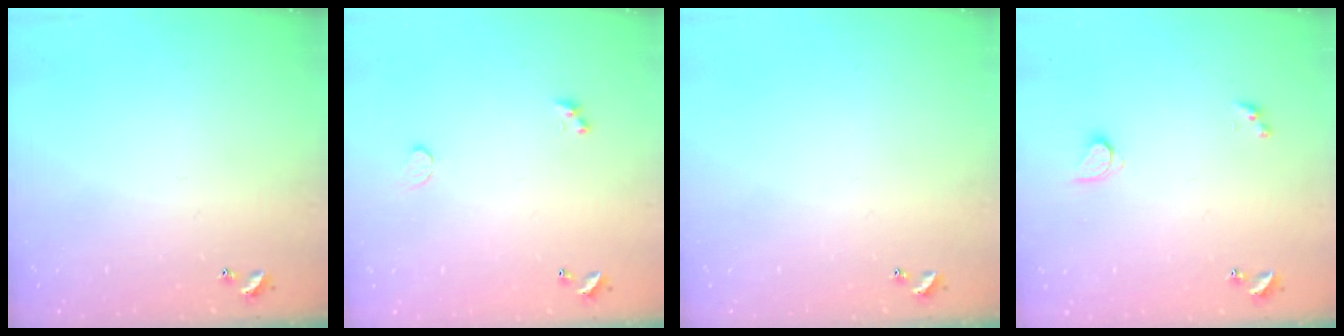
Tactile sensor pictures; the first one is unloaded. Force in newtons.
{"total": 0.8, "press": 0.7, "slide": 0.4}
{"total": 0.0}
{"total": 2.6, "press": 2.6, "slide": 0.3}